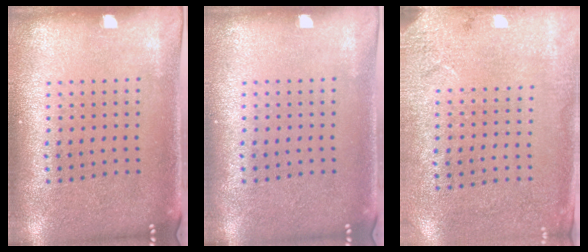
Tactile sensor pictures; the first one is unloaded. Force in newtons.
{"total": 0.0}
{"total": 2.7, "press": 2.2, "slide": 1.6}